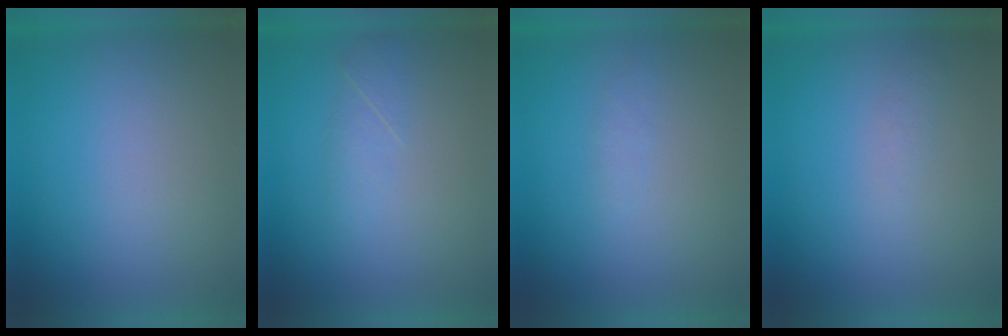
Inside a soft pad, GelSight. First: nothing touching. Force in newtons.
{"total": 2.1}
{"total": 1.2}
{"total": 1.2}